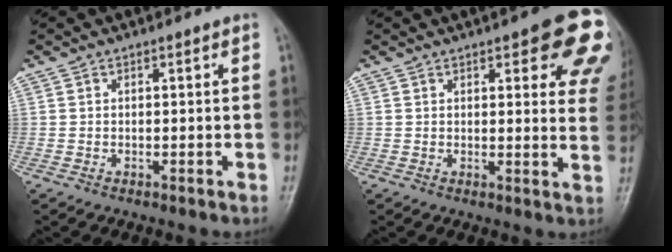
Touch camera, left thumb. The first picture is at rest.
{"total": 14.8, "force": [6.9, 5.0, 12.1], "torque": [-0.109, -0.022, 0.070]}